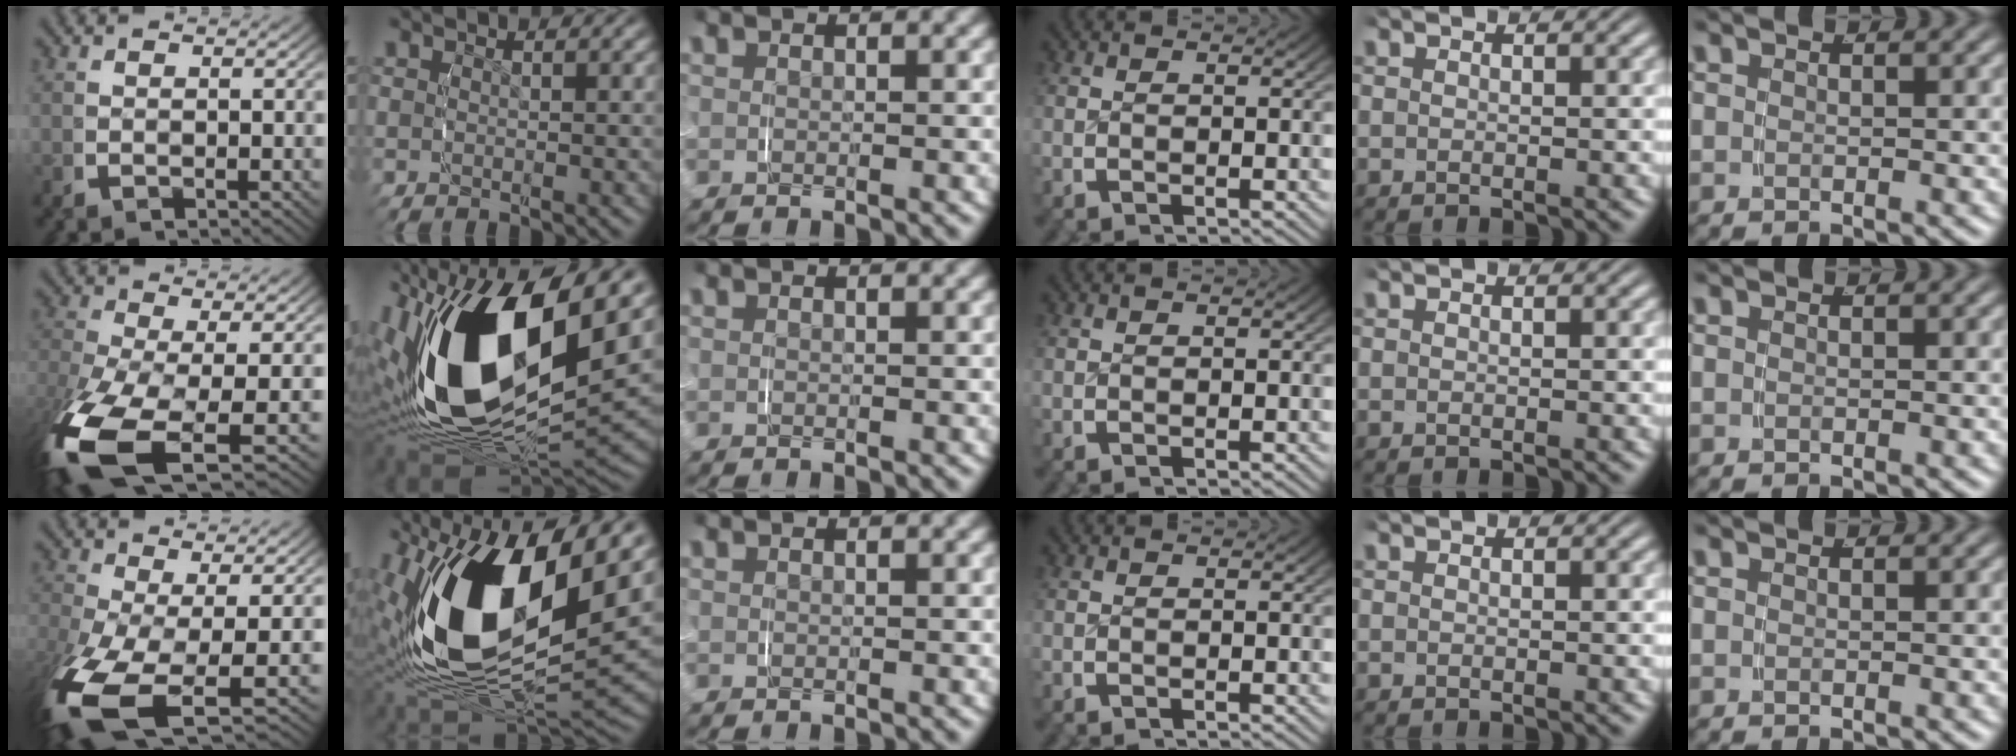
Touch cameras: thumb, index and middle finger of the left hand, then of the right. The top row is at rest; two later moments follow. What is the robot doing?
{"motion": "grasp_and_lifting", "object": "knife"}